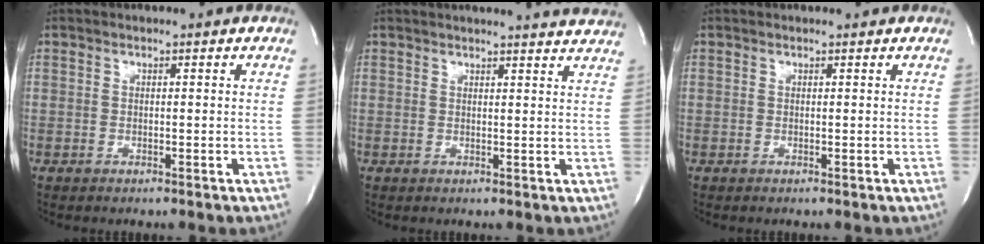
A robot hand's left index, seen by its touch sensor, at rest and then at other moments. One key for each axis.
{"total": 10.3, "fx": 9.9, "fy": -0.3, "fz": 2.8, "tx": -0.037, "ty": -0.024, "tz": 0.098}
{"total": 0.7, "fx": 0.7, "fy": 0.0, "fz": 0.1, "tx": -0.005, "ty": 0.003, "tz": 0.008}